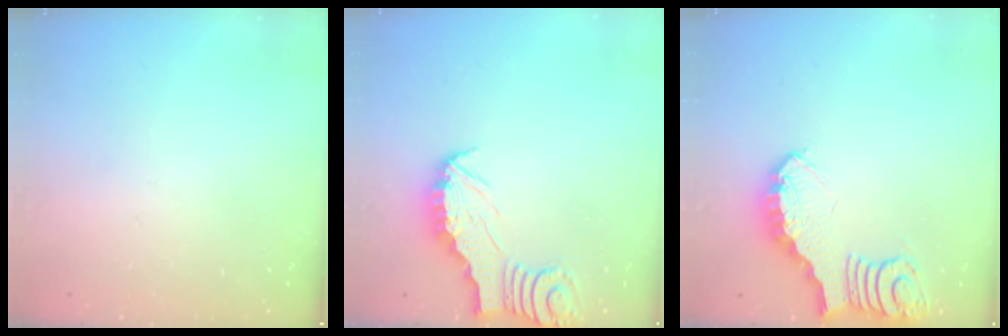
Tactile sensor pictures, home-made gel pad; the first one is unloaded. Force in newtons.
{"total": 2.5, "press": 2.5, "slide": 0.2}
{"total": 3.7, "press": 3.6, "slide": 0.5}